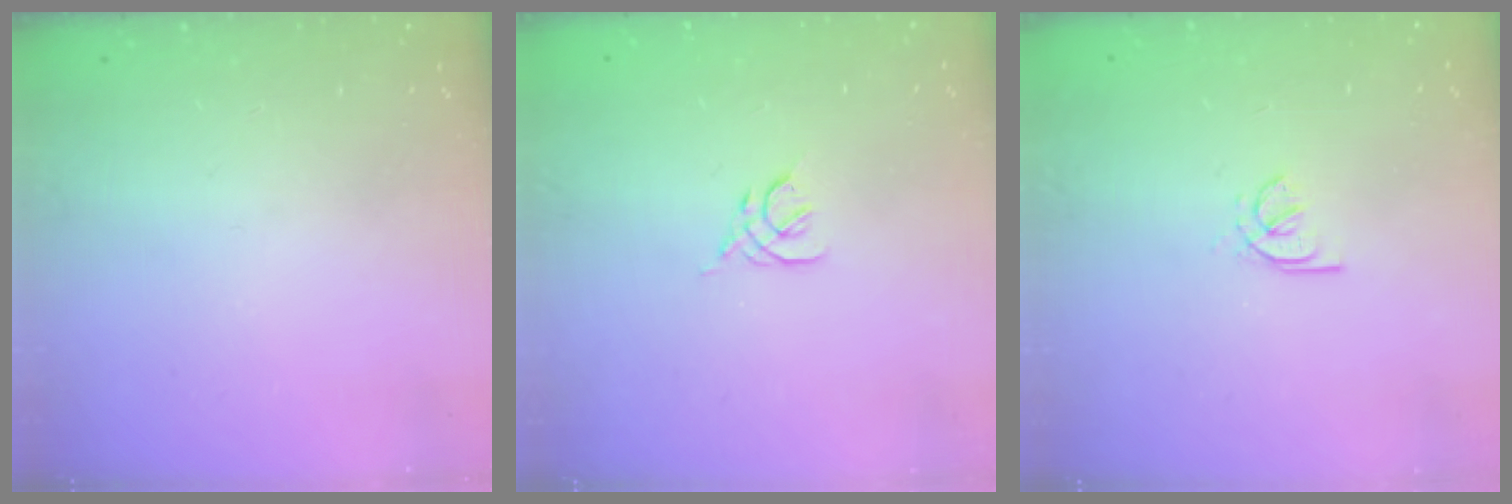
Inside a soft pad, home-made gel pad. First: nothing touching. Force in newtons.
{"total": 2.2, "press": 2.1, "slide": 0.6}
{"total": 2.1, "press": 2.1, "slide": 0.6}